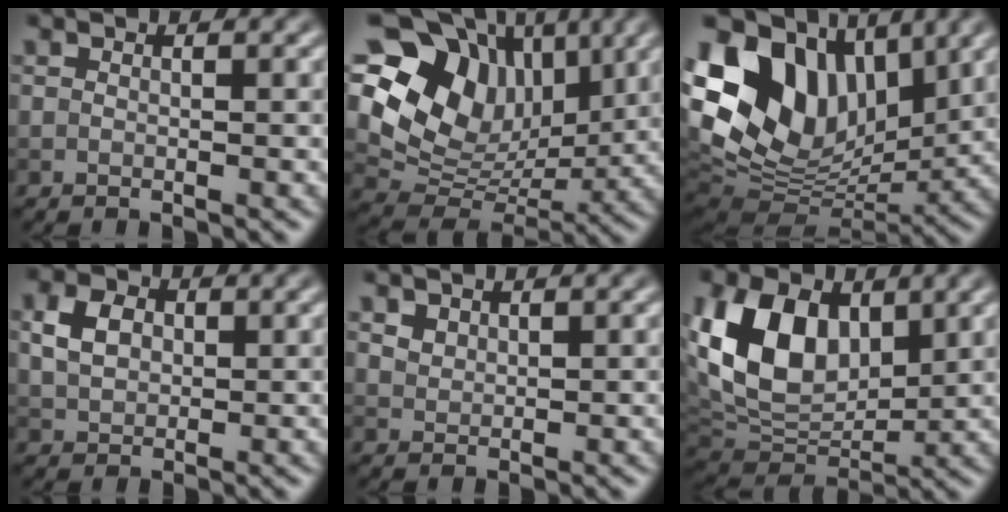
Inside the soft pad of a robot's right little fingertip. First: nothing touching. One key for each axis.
{"total": 12.1, "fx": 4.7, "fy": 9.0, "fz": 6.5, "tx": -0.134, "ty": 0.008, "tz": 0.090}
{"total": 15.4, "fx": 5.1, "fy": 10.5, "fz": 10.0, "tx": -0.191, "ty": 0.028, "tz": 0.097}
{"total": 3.3, "fx": 0.6, "fy": 2.5, "fz": 2.0, "tx": -0.046, "ty": 0.006, "tz": 0.009}
{"total": 1.3, "fx": 0.9, "fy": 0.9, "fz": 0.4, "tx": -0.012, "ty": -0.002, "tz": 0.020}
{"total": 10.9, "fx": 2.8, "fy": 7.4, "fz": 7.5, "tx": -0.166, "ty": -0.004, "tz": 0.049}